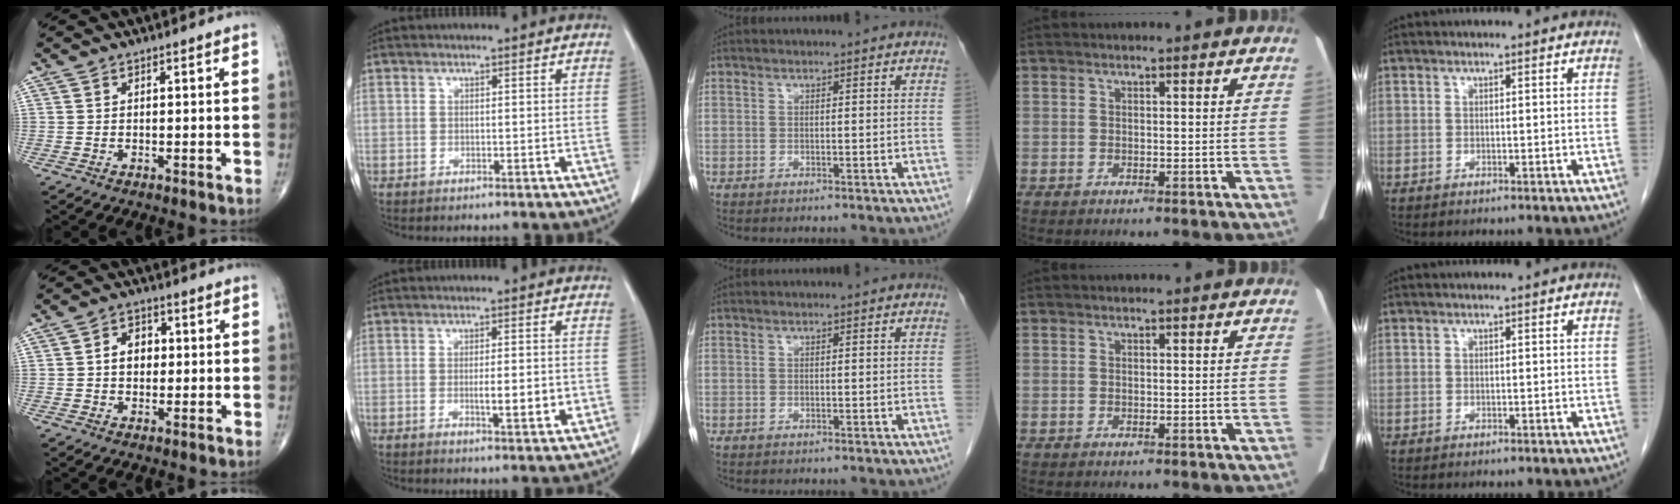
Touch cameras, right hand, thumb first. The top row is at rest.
{"thumb": {"total": 5.0, "force": [0.3, 3.8, 3.2], "torque": [-0.033, 0.013, 0.000]}, "index": {"total": 5.0, "force": [-0.8, 0.9, 4.9], "torque": [-0.077, -0.007, -0.009]}}